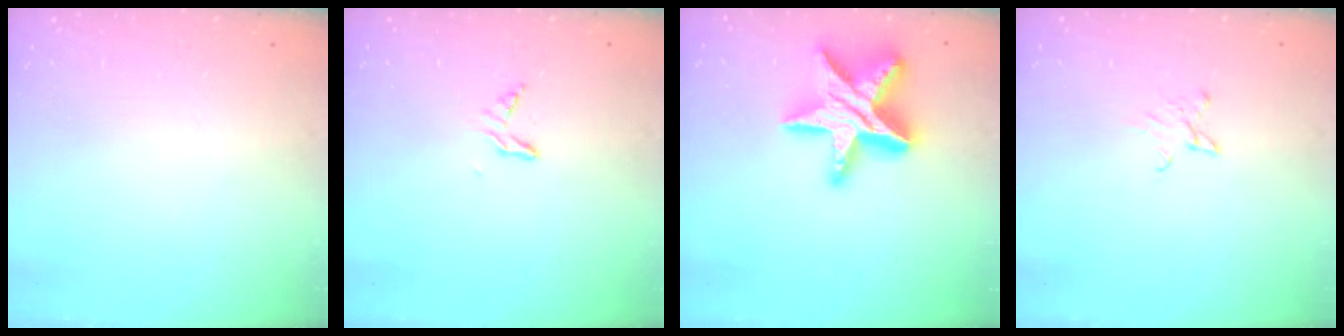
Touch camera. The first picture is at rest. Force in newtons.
{"total": 5.1, "press": 5.1, "slide": 0.5}
{"total": 21.1, "press": 21.0, "slide": 1.7}
{"total": 2.8, "press": 2.8, "slide": 0.3}